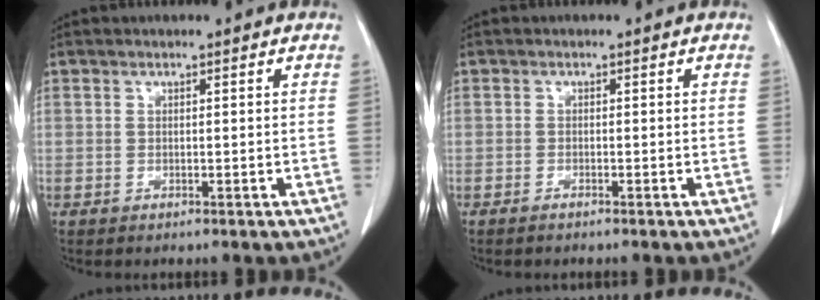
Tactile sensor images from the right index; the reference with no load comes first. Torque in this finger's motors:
{"motor_torque": [0.01, 0.02, -0.02, 0.01]}